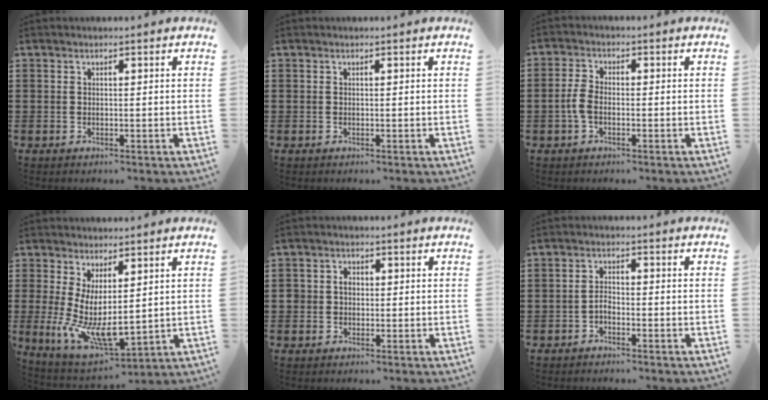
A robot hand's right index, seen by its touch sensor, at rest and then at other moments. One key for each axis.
{"total": 0.0}
{"total": 3.0, "fx": -1.0, "fy": 1.1, "fz": 2.6, "tx": -0.070, "ty": -0.008, "tz": -0.023}
{"total": 7.8, "fx": 0.6, "fy": 3.0, "fz": 7.1, "tx": -0.152, "ty": -0.043, "tz": 0.013}
{"total": 1.9, "fx": 0.0, "fy": 1.7, "fz": 0.9, "tx": -0.022, "ty": 0.009, "tz": -0.001}
{"total": 1.8, "fx": -1.3, "fy": 0.8, "fz": 1.0, "tx": -0.023, "ty": 0.002, "tz": -0.026}